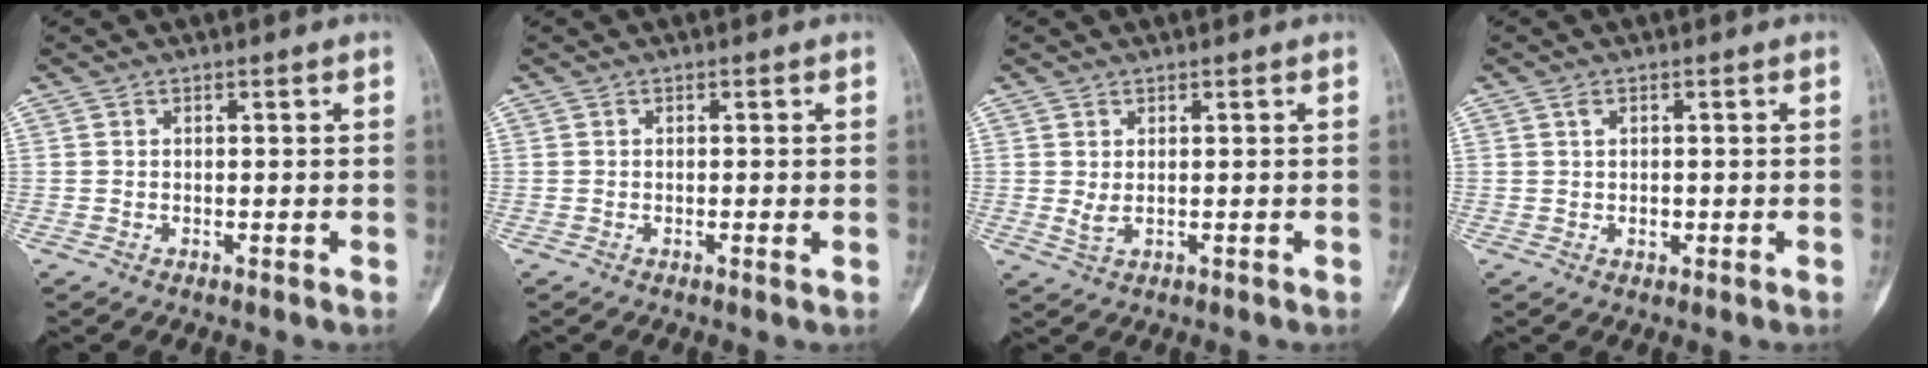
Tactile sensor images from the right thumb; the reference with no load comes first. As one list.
[{"total": 0.6, "force": [-0.1, 0.1, 0.6], "torque": [-0.009, -0.002, -0.002]}, {"total": 1.7, "force": [0.2, 0.8, 1.5], "torque": [-0.031, -0.004, 0.010]}, {"total": 2.0, "force": [0.2, 1.3, 1.5], "torque": [-0.023, -0.001, 0.005]}]